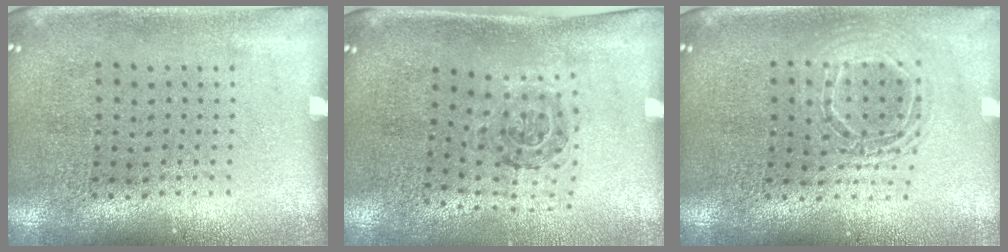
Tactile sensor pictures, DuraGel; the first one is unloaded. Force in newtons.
{"total": 1.1, "press": 1.1, "slide": 0.4}
{"total": 1.6, "press": 1.3, "slide": 0.8}